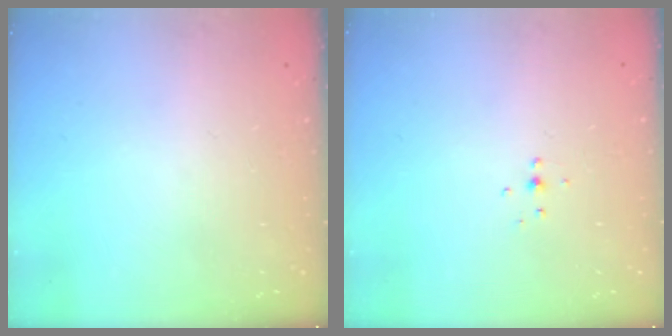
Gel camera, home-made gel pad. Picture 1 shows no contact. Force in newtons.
{"total": 3.9, "press": 3.8, "slide": 0.8}